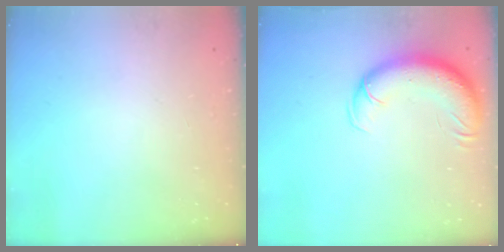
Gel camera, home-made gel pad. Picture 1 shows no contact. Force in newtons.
{"total": 13.6, "press": 13.1, "slide": 3.5}